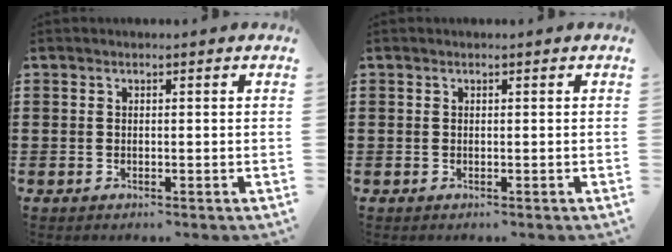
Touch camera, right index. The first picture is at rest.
{"total": 0.0}